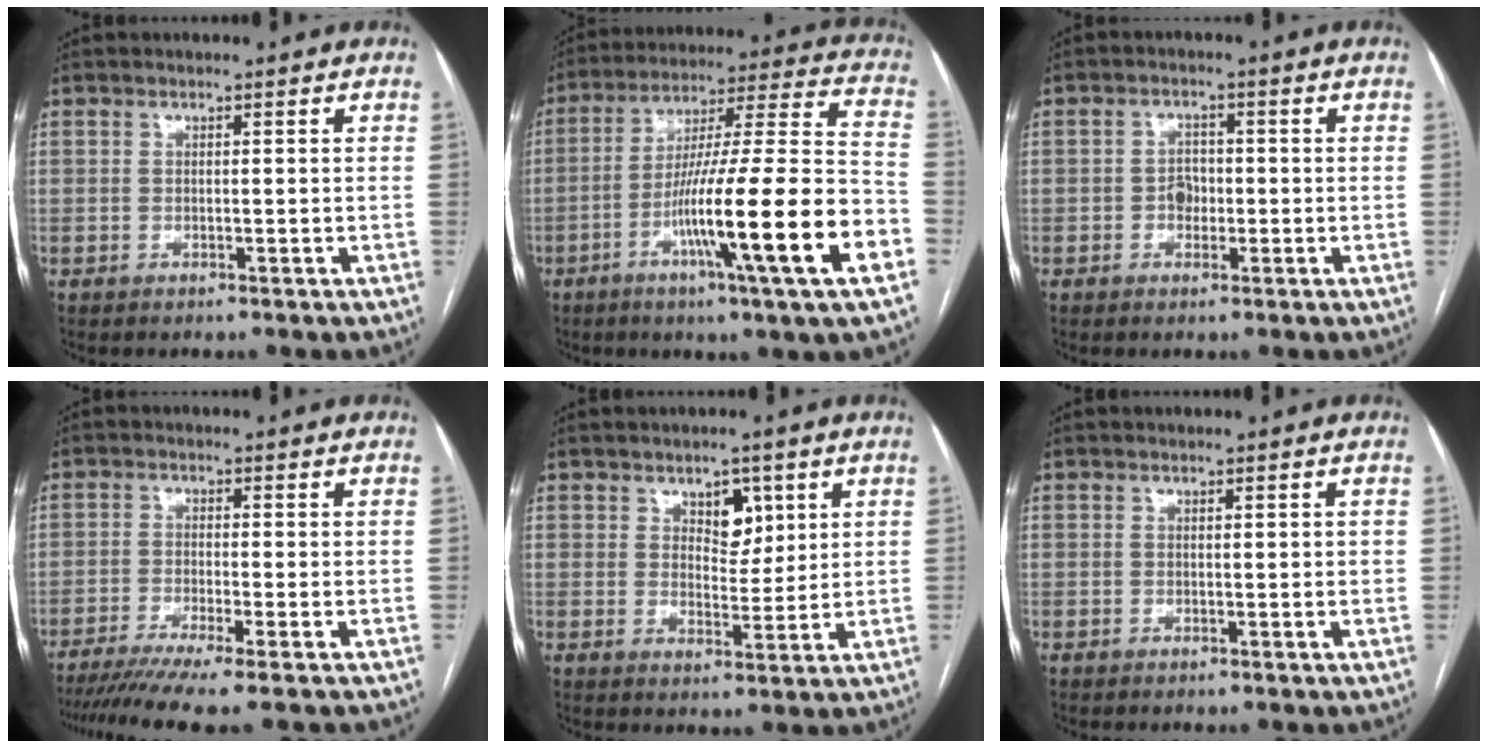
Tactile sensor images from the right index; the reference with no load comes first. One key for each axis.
{"total": 22.2, "fx": -8.2, "fy": -0.7, "fz": 20.6, "tx": -0.312, "ty": -0.017, "tz": -0.139}
{"total": 2.4, "fx": -0.6, "fy": 1.9, "fz": 1.5, "tx": -0.019, "ty": 0.007, "tz": -0.011}
{"total": 9.1, "fx": -7.3, "fy": -1.1, "fz": 5.4, "tx": -0.076, "ty": -0.021, "tz": -0.116}
{"total": 4.7, "fx": 2.3, "fy": 2.7, "fz": 3.0, "tx": -0.040, "ty": 0.002, "tz": 0.039}
{"total": 0.6, "fx": 0.1, "fy": 0.2, "fz": 0.6, "tx": -0.008, "ty": 0.001, "tz": 0.002}